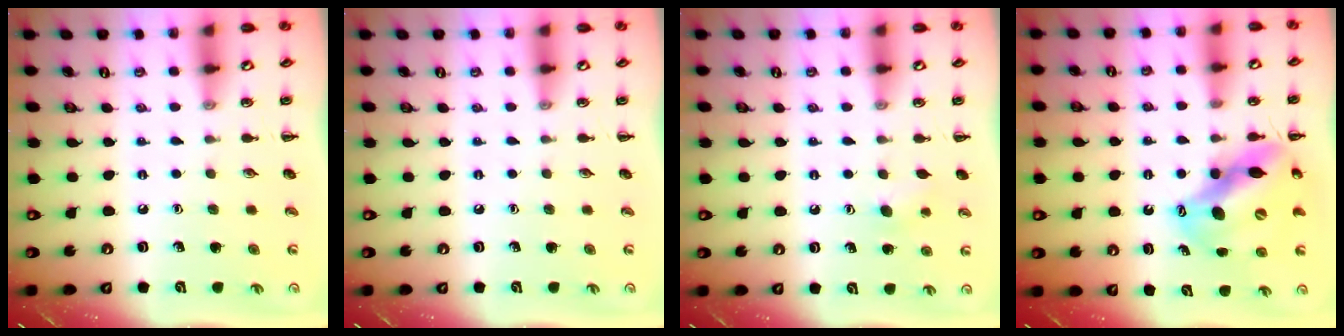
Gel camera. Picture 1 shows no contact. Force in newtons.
{"total": 0.0}
{"total": 6.0, "press": 5.8, "slide": 1.6}
{"total": 13.6, "press": 13.1, "slide": 3.6}